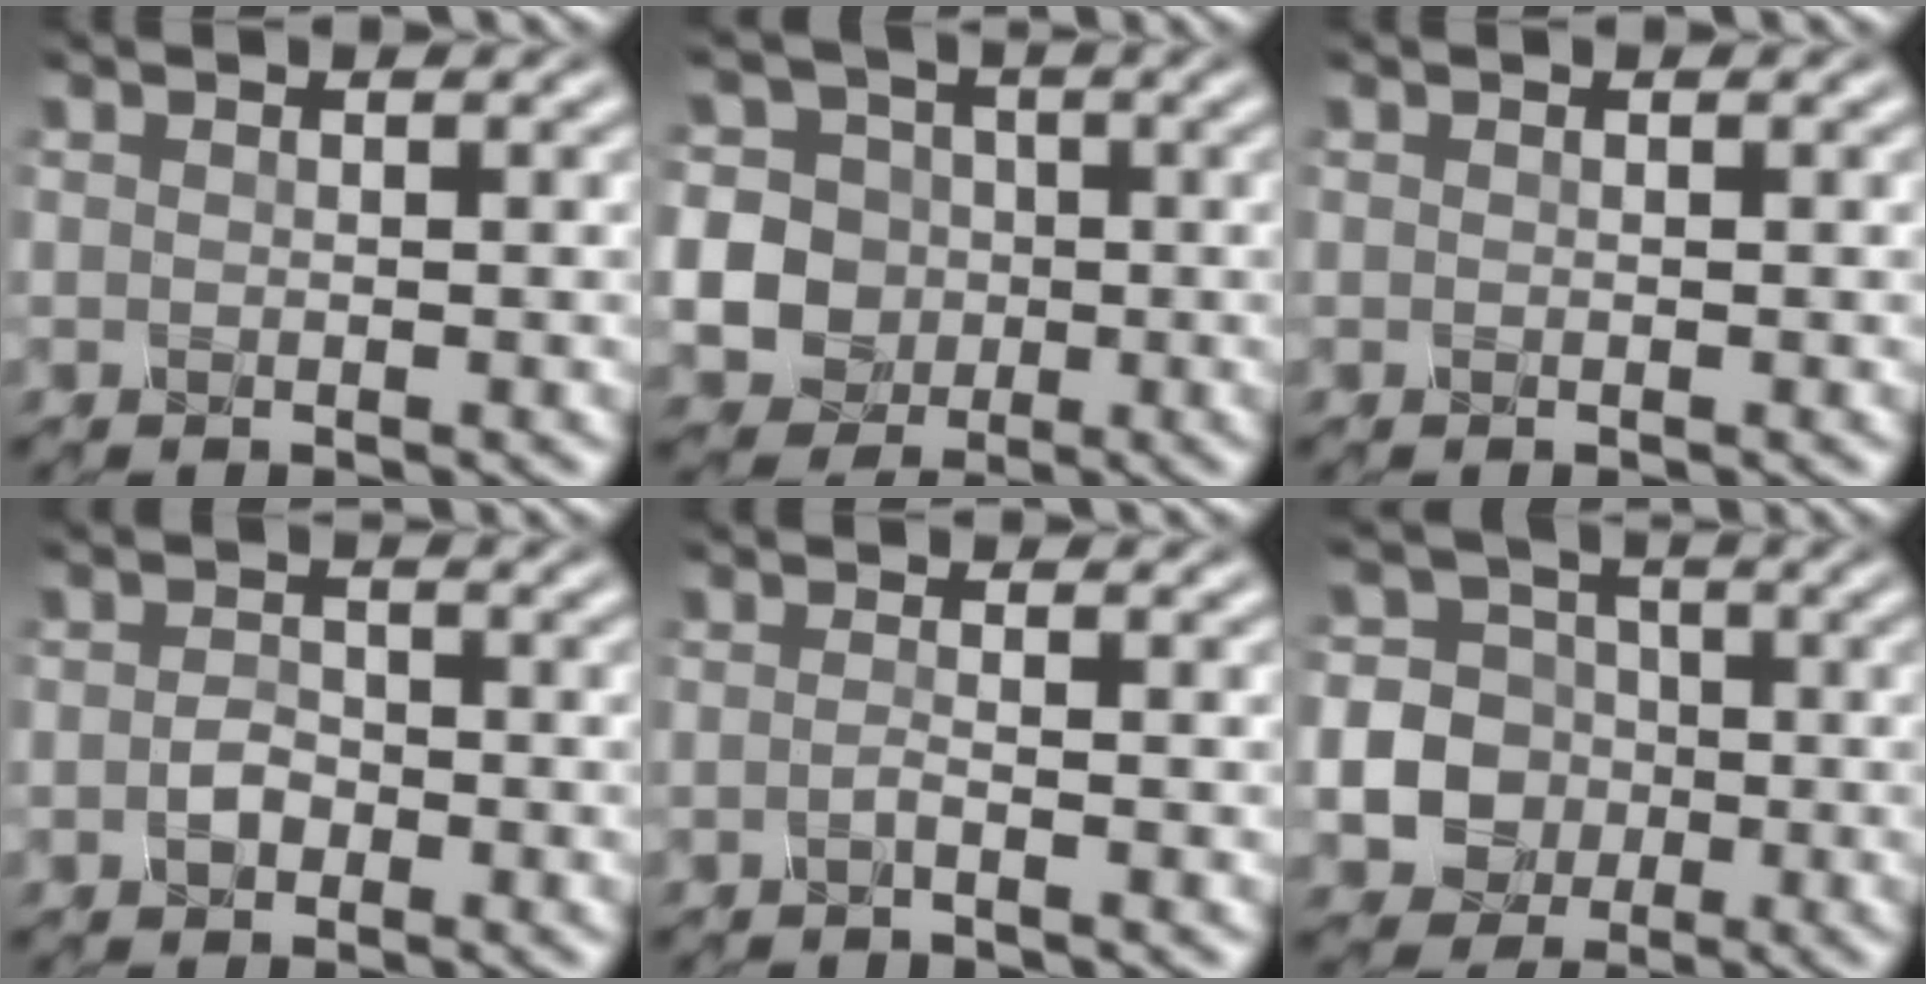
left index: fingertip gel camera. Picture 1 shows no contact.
{"total": 13.9, "force": [-2.6, 13.3, 3.4], "torque": [-0.104, -0.021, -0.058]}
{"total": 0.0}
{"total": 1.7, "force": [-1.1, 1.0, 0.7], "torque": [-0.015, -0.001, -0.021]}
{"total": 1.2, "force": [-1.0, 0.3, 0.6], "torque": [-0.007, -0.004, -0.020]}
{"total": 12.4, "force": [-3.5, 11.6, 2.6], "torque": [-0.076, -0.022, -0.087]}